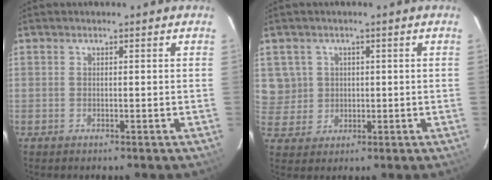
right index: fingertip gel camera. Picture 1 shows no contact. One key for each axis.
{"total": 5.6, "fx": 1.3, "fy": 5.4, "fz": 0.6, "tx": -0.003, "ty": 0.013, "tz": 0.034}